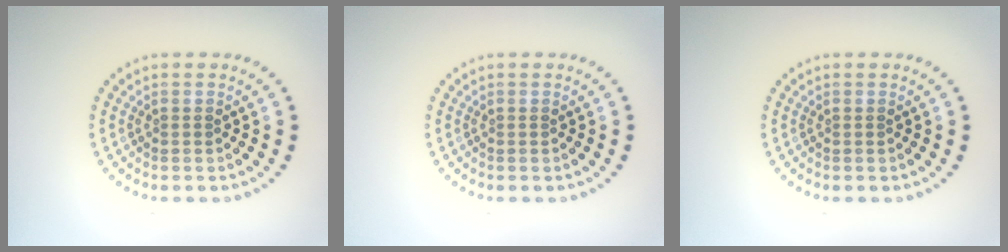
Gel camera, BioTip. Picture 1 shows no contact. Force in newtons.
{"total": 0.0}
{"total": 0.0}